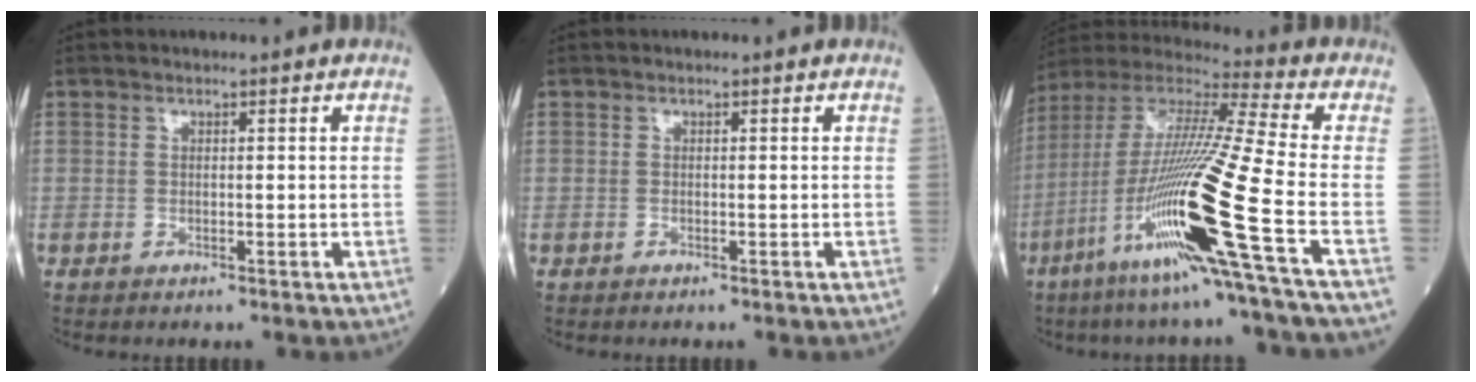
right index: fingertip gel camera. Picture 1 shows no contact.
{"total": 0.0}
{"total": 22.6, "force": [-8.5, -1.4, 20.9], "torque": [-0.427, -0.039, -0.171]}